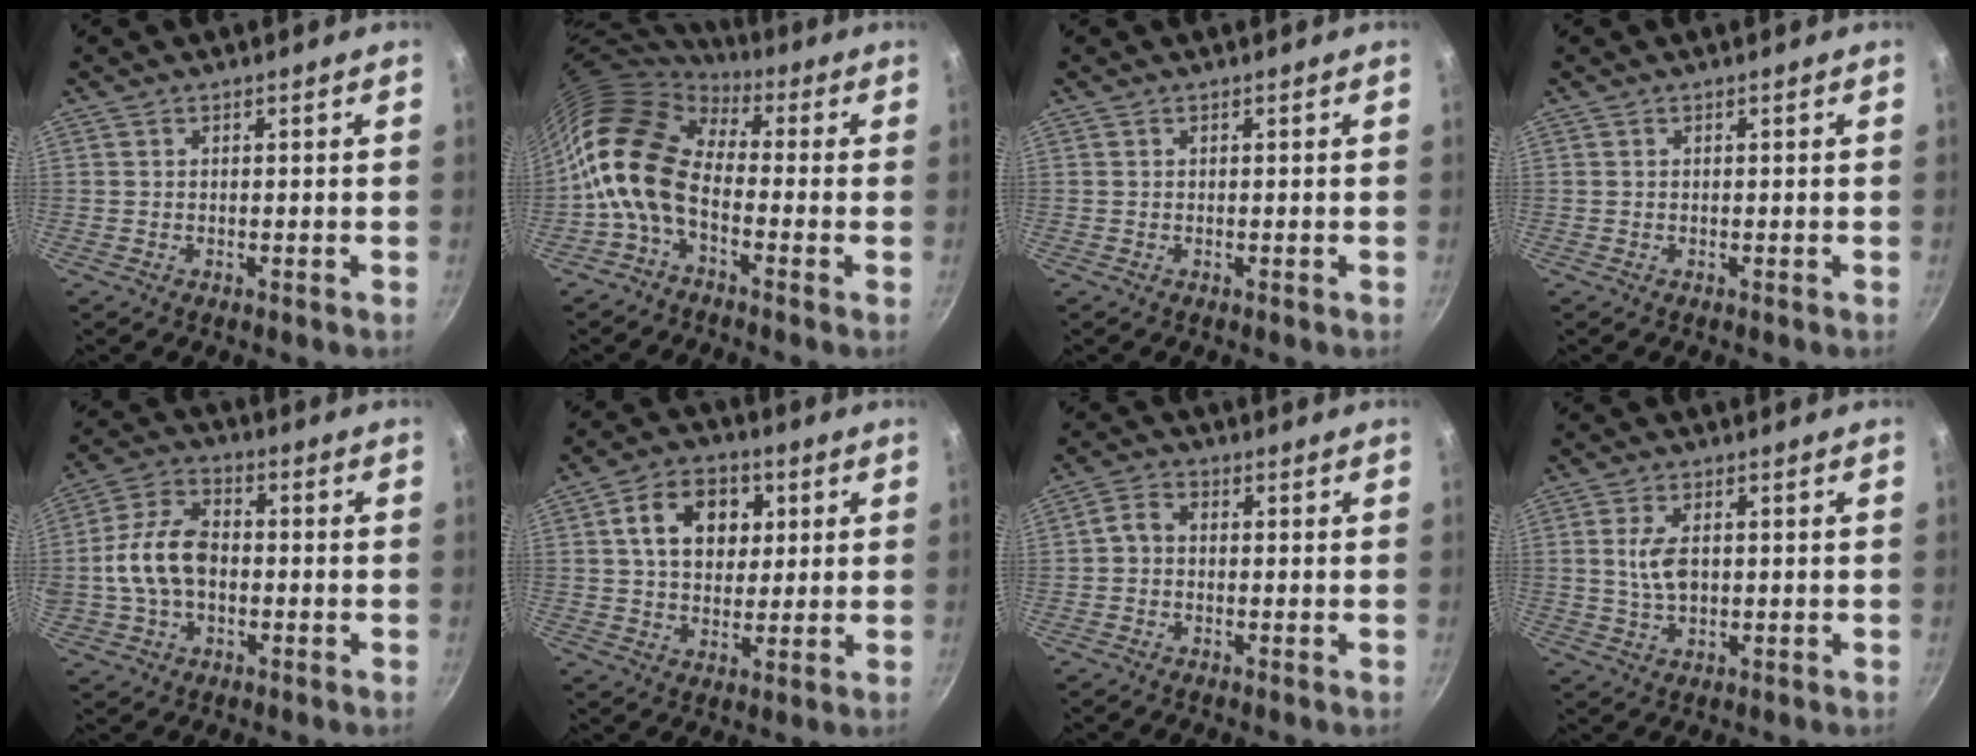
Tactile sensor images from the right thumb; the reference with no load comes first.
{"total": 13.5, "force": [-2.2, 8.6, 10.2], "torque": [-0.177, 0.032, -0.067]}
{"total": 0.0}
{"total": 0.0}
{"total": 12.2, "force": [-0.9, 8.0, 9.1], "torque": [-0.166, 0.029, -0.027]}
{"total": 11.7, "force": [3.1, 8.6, 7.2], "torque": [-0.088, 0.005, 0.043]}
{"total": 3.0, "force": [-0.5, 2.4, 1.8], "torque": [-0.038, 0.014, -0.020]}
{"total": 5.4, "force": [0.5, 3.1, 4.5], "torque": [-0.081, 0.002, 0.011]}